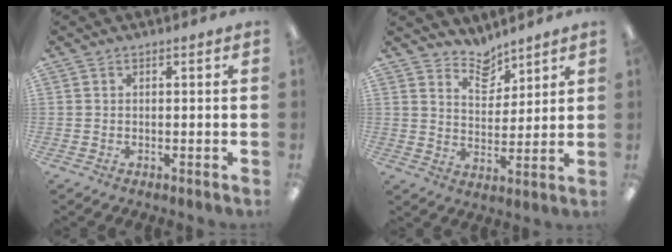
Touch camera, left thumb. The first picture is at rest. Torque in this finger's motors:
{"motor_torque": [-0.39, -0.24, -0.48, 0.05, -0.14]}